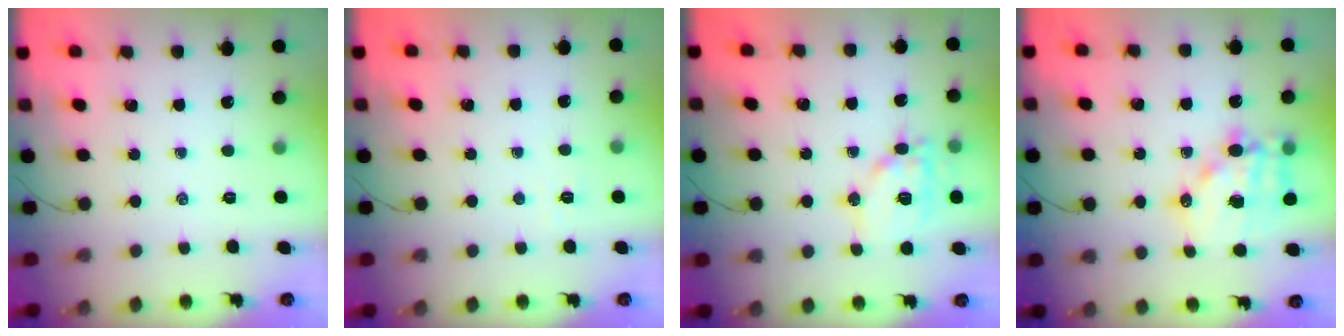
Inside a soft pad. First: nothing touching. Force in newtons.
{"total": 2.4, "press": 2.3, "slide": 0.5}
{"total": 12.2, "press": 12.1, "slide": 1.4}
{"total": 14.5, "press": 14.2, "slide": 2.9}